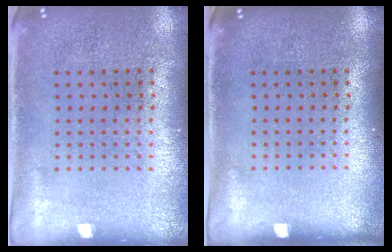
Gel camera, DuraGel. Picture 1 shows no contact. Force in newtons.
{"total": 0.0}